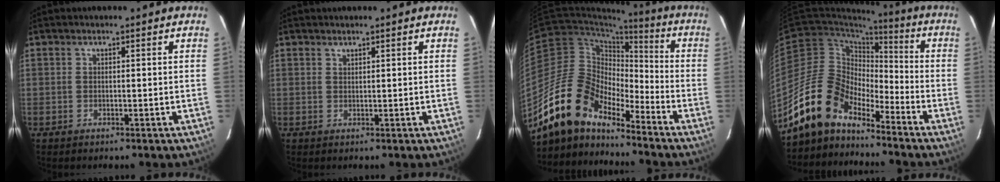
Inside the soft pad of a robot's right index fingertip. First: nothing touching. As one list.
[{"total": 0.7, "force": [0.7, 0.0, 0.0], "torque": [0.000, 0.000, 0.013]}, {"total": 16.3, "force": [-13.6, 6.4, 6.4], "torque": [-0.118, 0.010, -0.257]}, {"total": 14.2, "force": [-11.8, 6.1, 4.8], "torque": [-0.092, 0.022, -0.225]}]